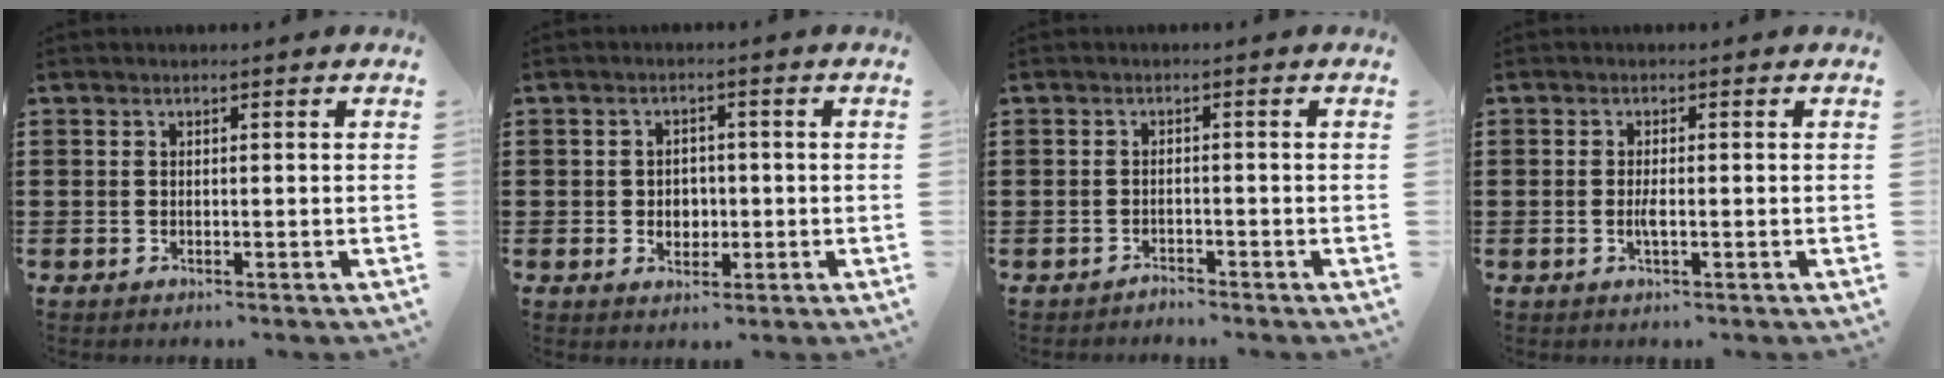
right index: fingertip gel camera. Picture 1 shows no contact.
{"total": 2.6, "force": [-0.3, 2.3, 1.2], "torque": [-0.021, 0.003, -0.012]}
{"total": 1.3, "force": [-1.3, 0.1, -0.1], "torque": [-0.003, 0.003, -0.029]}
{"total": 1.7, "force": [-0.4, 0.4, 1.6], "torque": [-0.037, -0.003, -0.009]}